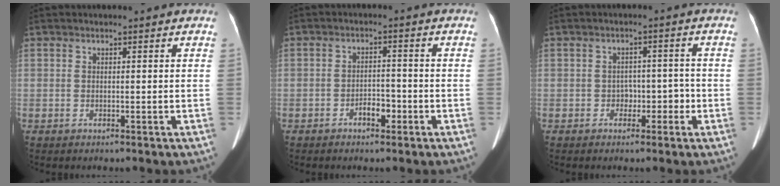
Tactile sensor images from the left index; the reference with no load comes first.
{"total": 2.9, "force": [-1.8, 1.3, 1.7], "torque": [-0.027, 0.004, -0.029]}
{"total": 3.0, "force": [-1.4, 2.1, 1.6], "torque": [-0.014, 0.014, -0.017]}